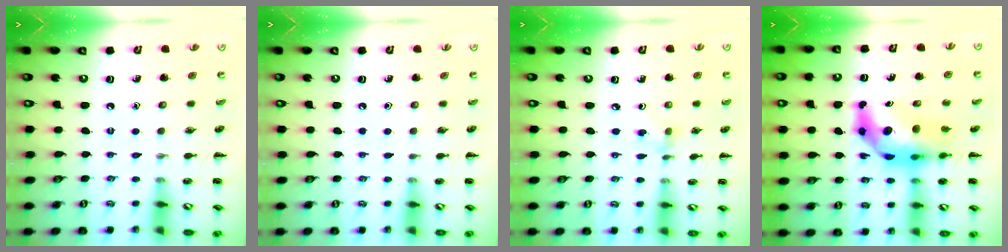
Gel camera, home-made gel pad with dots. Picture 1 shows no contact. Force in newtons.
{"total": 0.0}
{"total": 2.8, "press": 2.6, "slide": 1.1}
{"total": 9.6, "press": 9.0, "slide": 3.2}